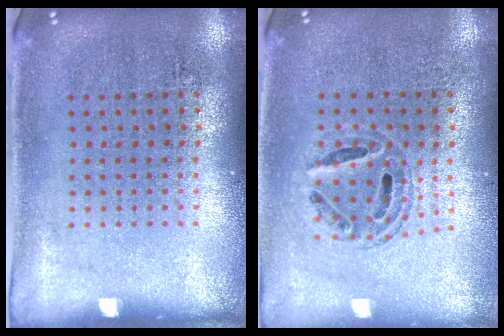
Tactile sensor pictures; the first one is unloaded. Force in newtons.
{"total": 0.6, "press": 0.6, "slide": 0.2}